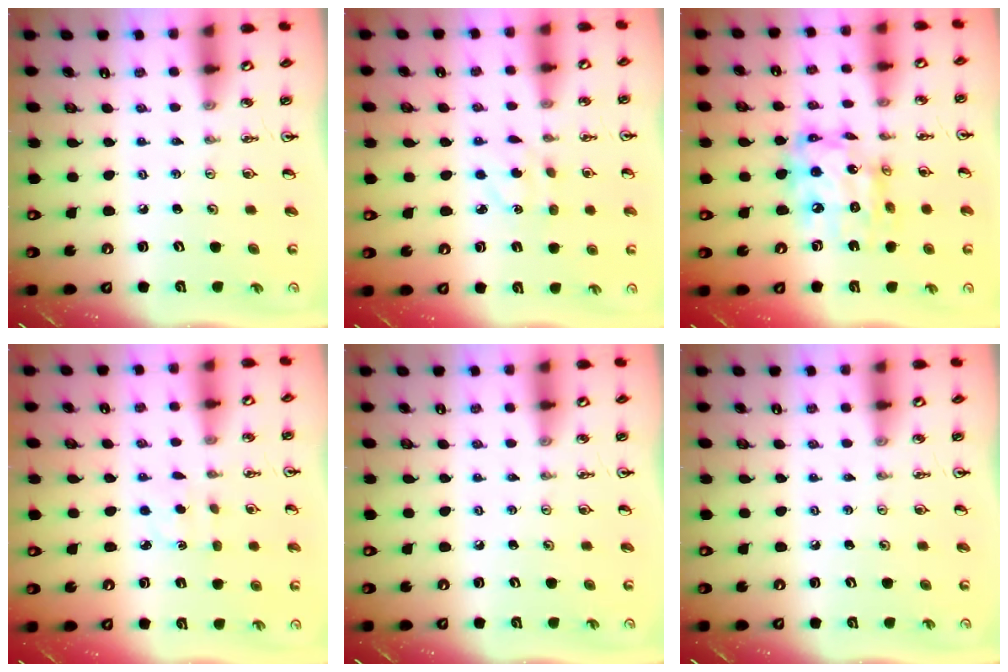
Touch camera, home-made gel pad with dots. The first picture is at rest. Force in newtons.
{"total": 4.0, "press": 3.9, "slide": 0.6}
{"total": 15.1, "press": 14.9, "slide": 1.8}
{"total": 1.6, "press": 1.5, "slide": 0.5}
{"total": 0.0}
{"total": 0.0}